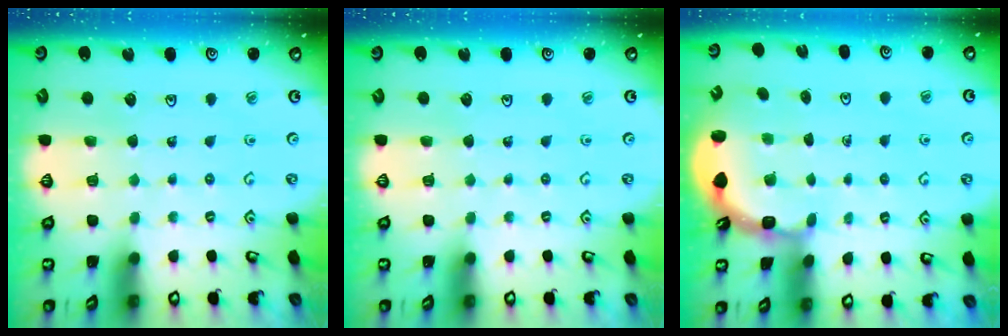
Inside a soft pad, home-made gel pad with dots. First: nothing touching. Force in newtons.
{"total": 0.0}
{"total": 2.1, "press": 1.9, "slide": 0.9}